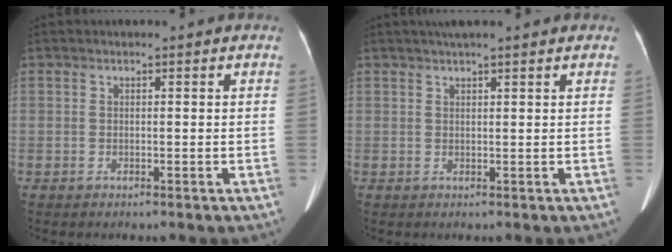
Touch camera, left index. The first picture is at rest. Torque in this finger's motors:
{"motor_torque": [0.40, -1.10, 0.00, 0.02]}